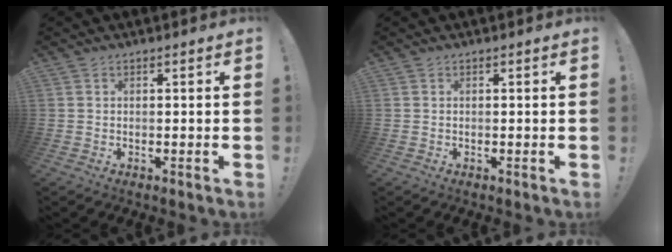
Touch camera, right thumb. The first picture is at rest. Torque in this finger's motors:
{"motor_torque": [-0.08, 0.10, 0.13, -0.03, -0.01]}